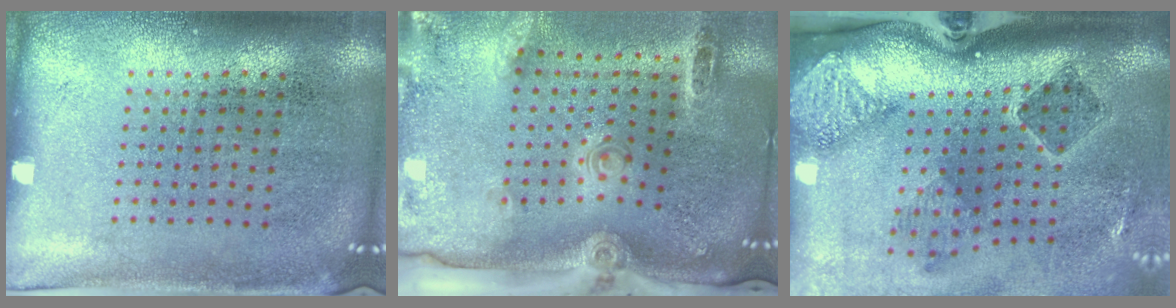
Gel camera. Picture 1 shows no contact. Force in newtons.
{"total": 3.1, "press": 2.1, "slide": 2.2}
{"total": 2.8, "press": 1.8, "slide": 2.1}